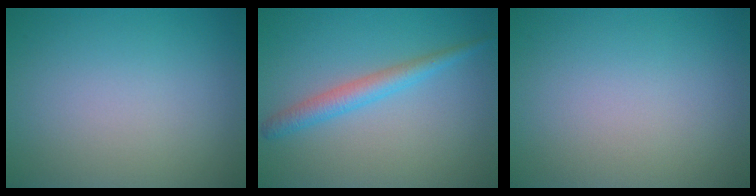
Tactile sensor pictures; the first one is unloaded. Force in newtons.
{"total": 2.6, "press": 2.6, "slide": 0.0}
{"total": 0.0}